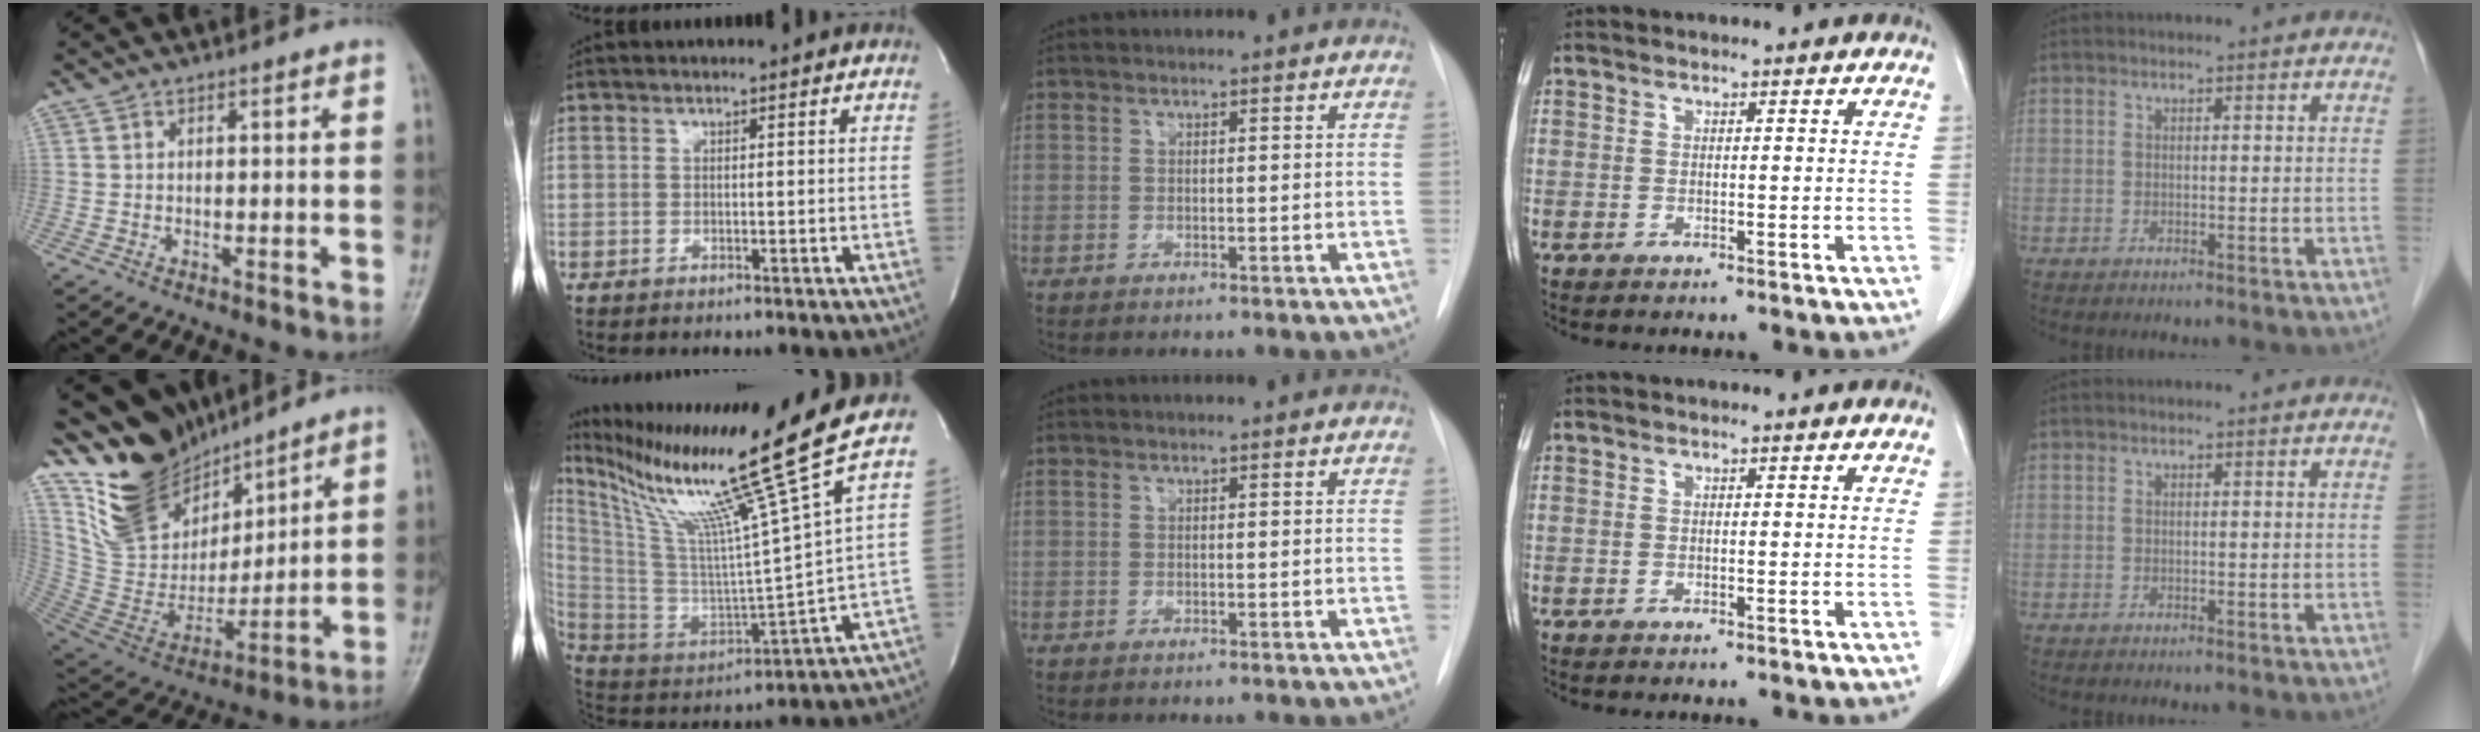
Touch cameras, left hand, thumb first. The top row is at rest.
{"thumb": {"total": 19.1, "force": [14.9, 9.7, 7.0], "torque": [-0.083, -0.080, 0.293]}, "index": {"total": 23.9, "force": [17.8, -4.2, 15.4], "torque": [-0.289, -0.057, 0.299]}}